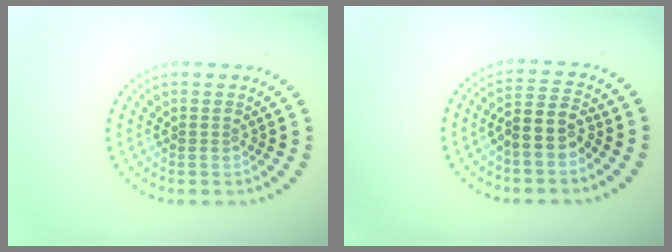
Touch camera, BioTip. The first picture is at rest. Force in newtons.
{"total": 3.3, "press": 2.9, "slide": 1.5}